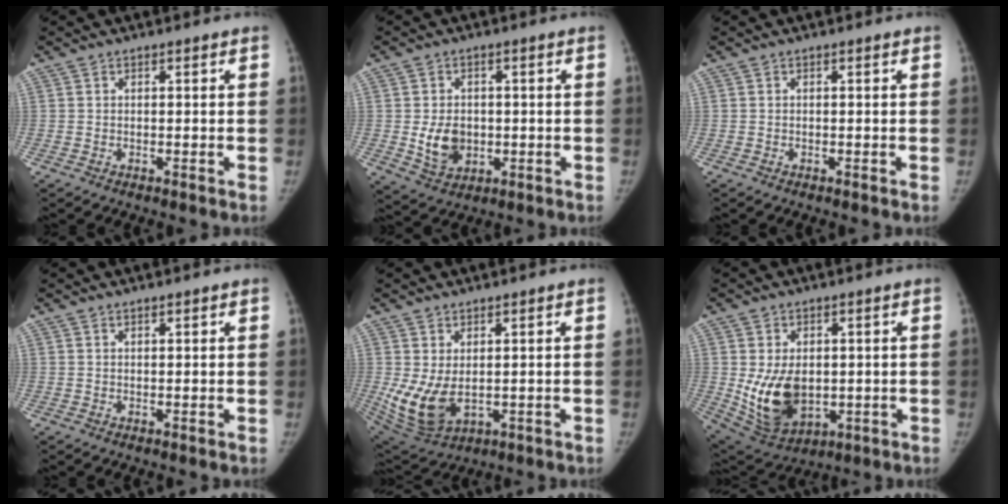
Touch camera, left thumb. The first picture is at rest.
{"total": 7.1, "force": [-0.4, 5.5, 4.5], "torque": [-0.057, -0.006, 0.005]}
{"total": 0.0}
{"total": 0.8, "force": [0.7, 0.2, 0.4], "torque": [-0.006, -0.004, 0.014]}
{"total": 9.0, "force": [0.4, 5.1, 7.4], "torque": [-0.145, -0.017, 0.031]}
{"total": 12.1, "force": [-0.2, 8.2, 8.9], "torque": [-0.135, -0.016, 0.025]}